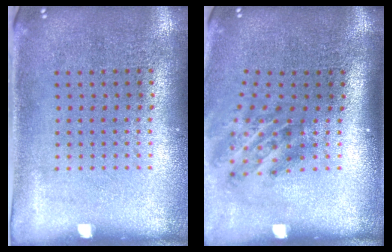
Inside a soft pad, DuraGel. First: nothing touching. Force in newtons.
{"total": 1.9, "press": 1.2, "slide": 1.5}